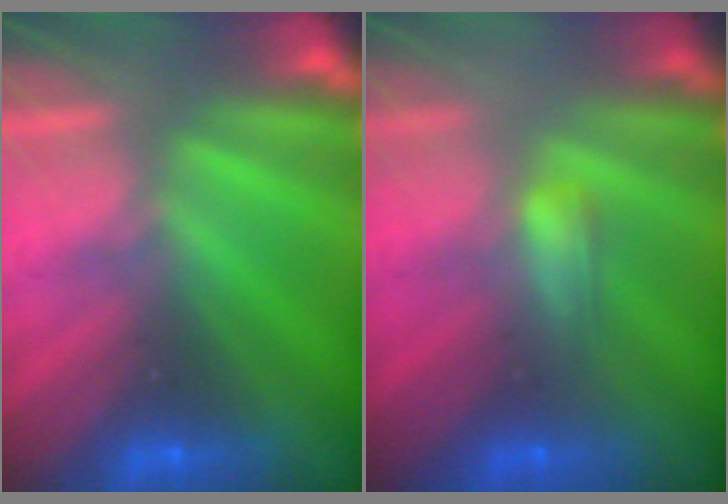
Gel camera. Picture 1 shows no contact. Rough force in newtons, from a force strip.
{"total": 2.1}